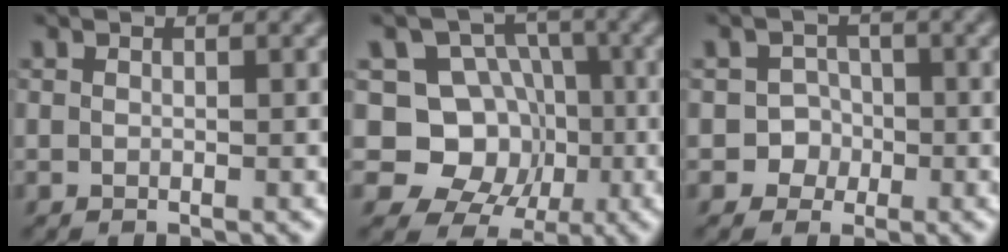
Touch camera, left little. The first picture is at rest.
{"total": 9.3, "force": [-1.3, 8.1, 4.3], "torque": [-0.044, 0.009, -0.056]}
{"total": 3.5, "force": [-1.4, 3.2, 0.6], "torque": [0.021, 0.007, -0.039]}